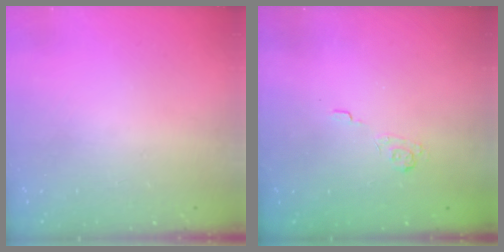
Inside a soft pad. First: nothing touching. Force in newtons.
{"total": 2.2, "press": 1.7, "slide": 1.4}